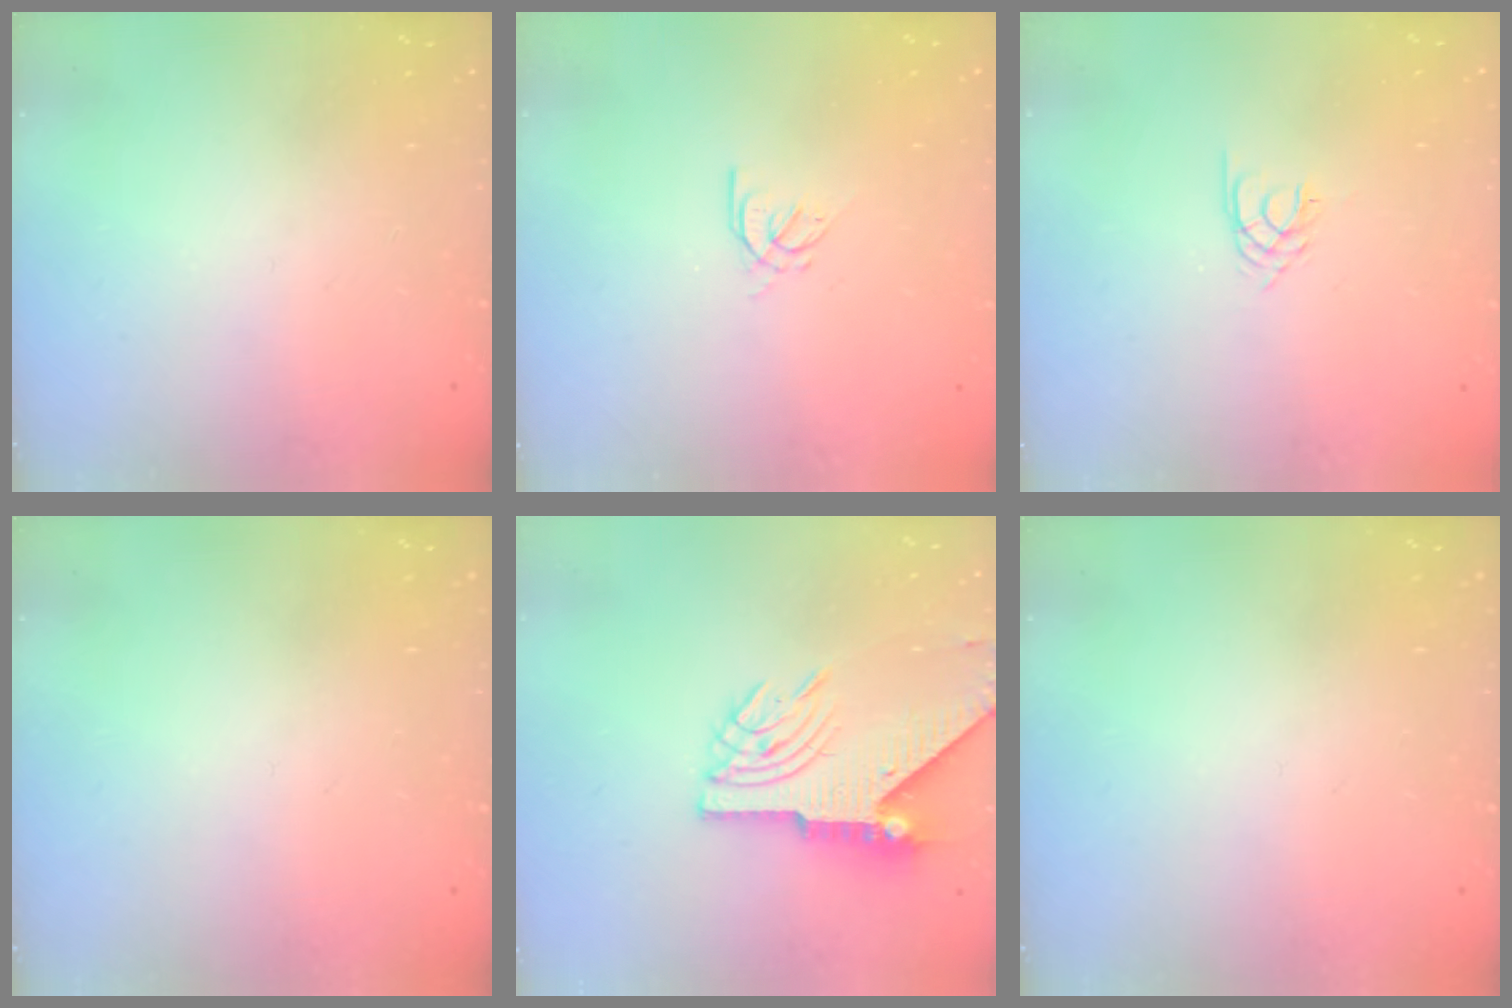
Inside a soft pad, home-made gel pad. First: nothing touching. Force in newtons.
{"total": 3.2, "press": 3.0, "slide": 0.9}
{"total": 2.1, "press": 2.0, "slide": 0.3}
{"total": 0.0}
{"total": 9.8, "press": 9.7, "slide": 1.3}
{"total": 0.0}